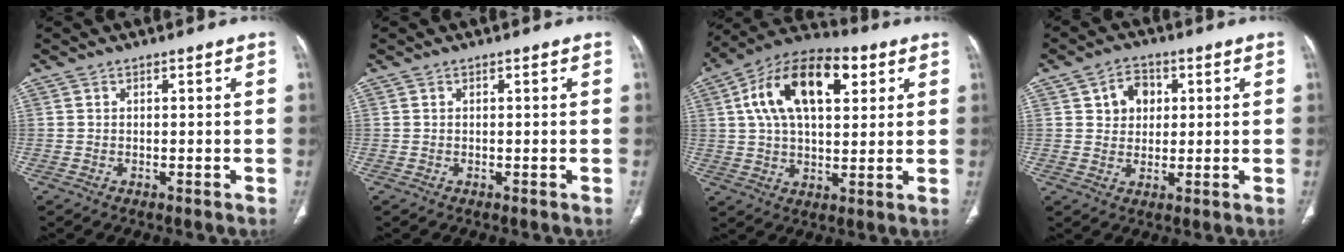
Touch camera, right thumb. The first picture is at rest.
{"total": 0.0}
{"total": 19.0, "force": [6.2, 10.1, 14.9], "torque": [-0.232, 0.011, 0.097]}
{"total": 6.0, "force": [1.9, 4.7, 3.2], "torque": [-0.020, -0.001, 0.029]}